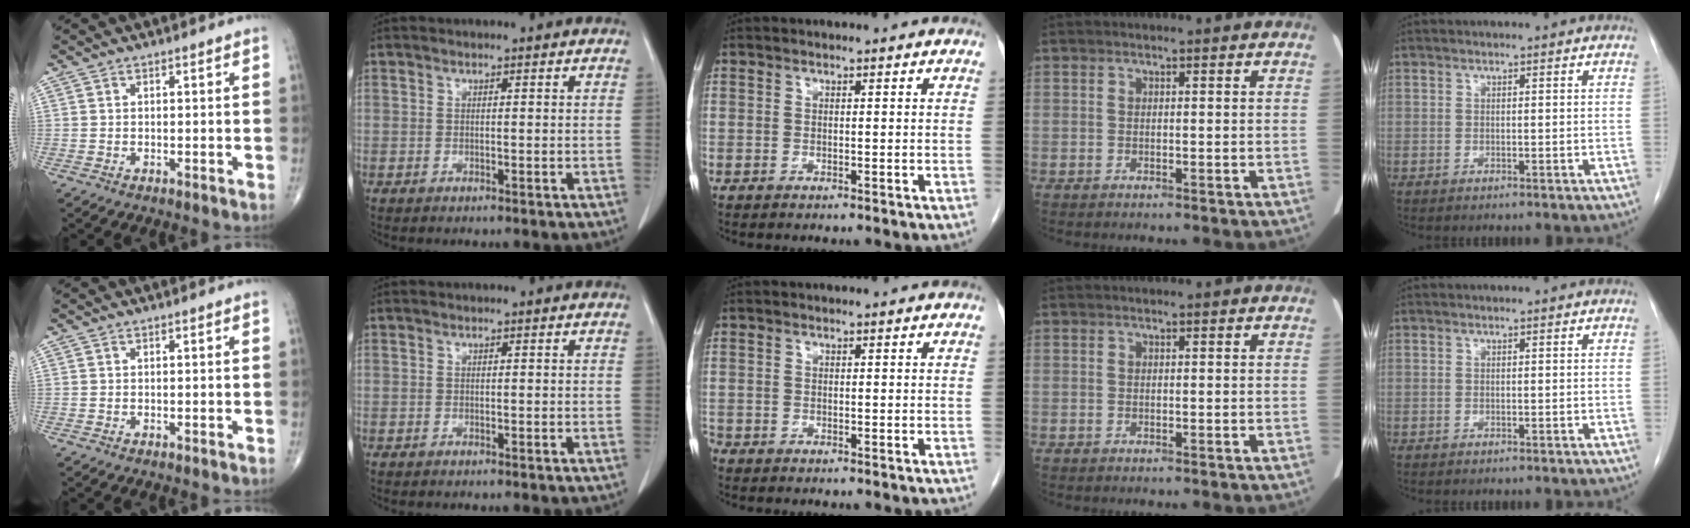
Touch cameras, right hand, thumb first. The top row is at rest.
{"middle": {"total": 0.8, "force": [-0.7, 0.4, 0.1], "torque": [-0.006, 0.000, -0.014]}}